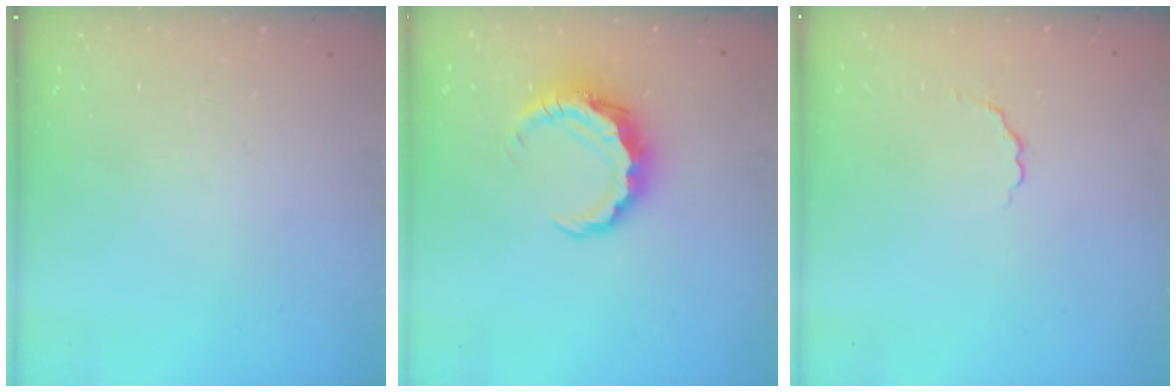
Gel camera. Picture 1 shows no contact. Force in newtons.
{"total": 8.0, "press": 7.9, "slide": 0.7}
{"total": 1.8, "press": 1.5, "slide": 1.0}